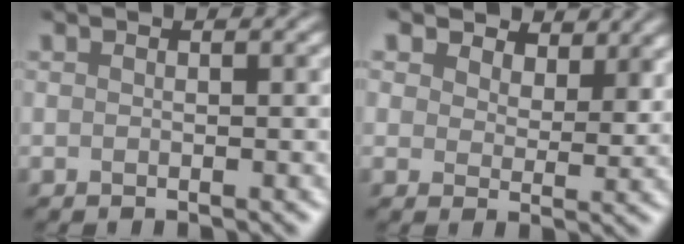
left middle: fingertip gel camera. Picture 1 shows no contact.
{"total": 3.3, "force": [3.0, 1.4, 0.1], "torque": [-0.019, 0.001, 0.043]}